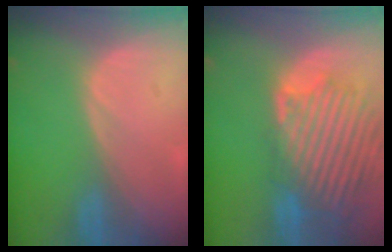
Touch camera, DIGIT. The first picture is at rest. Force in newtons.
{"total": 13.7, "press": 11.8, "slide": 7.0}